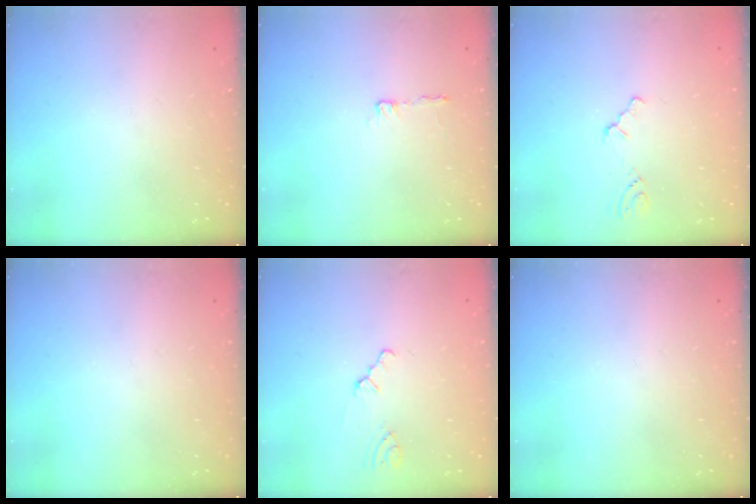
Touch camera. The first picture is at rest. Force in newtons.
{"total": 3.4, "press": 3.4, "slide": 0.3}
{"total": 1.3, "press": 1.3, "slide": 0.3}
{"total": 0.0}
{"total": 0.9, "press": 0.8, "slide": 0.2}
{"total": 0.0}